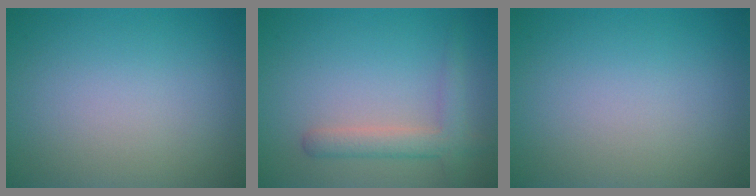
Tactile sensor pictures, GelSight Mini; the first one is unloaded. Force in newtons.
{"total": 2.9, "press": 2.9, "slide": 0.2}
{"total": 0.0}